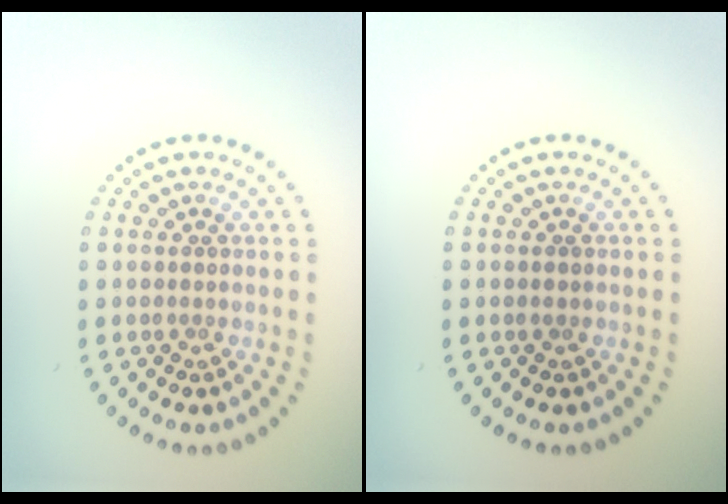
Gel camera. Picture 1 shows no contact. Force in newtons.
{"total": 0.7, "press": 0.7, "slide": 0.1}